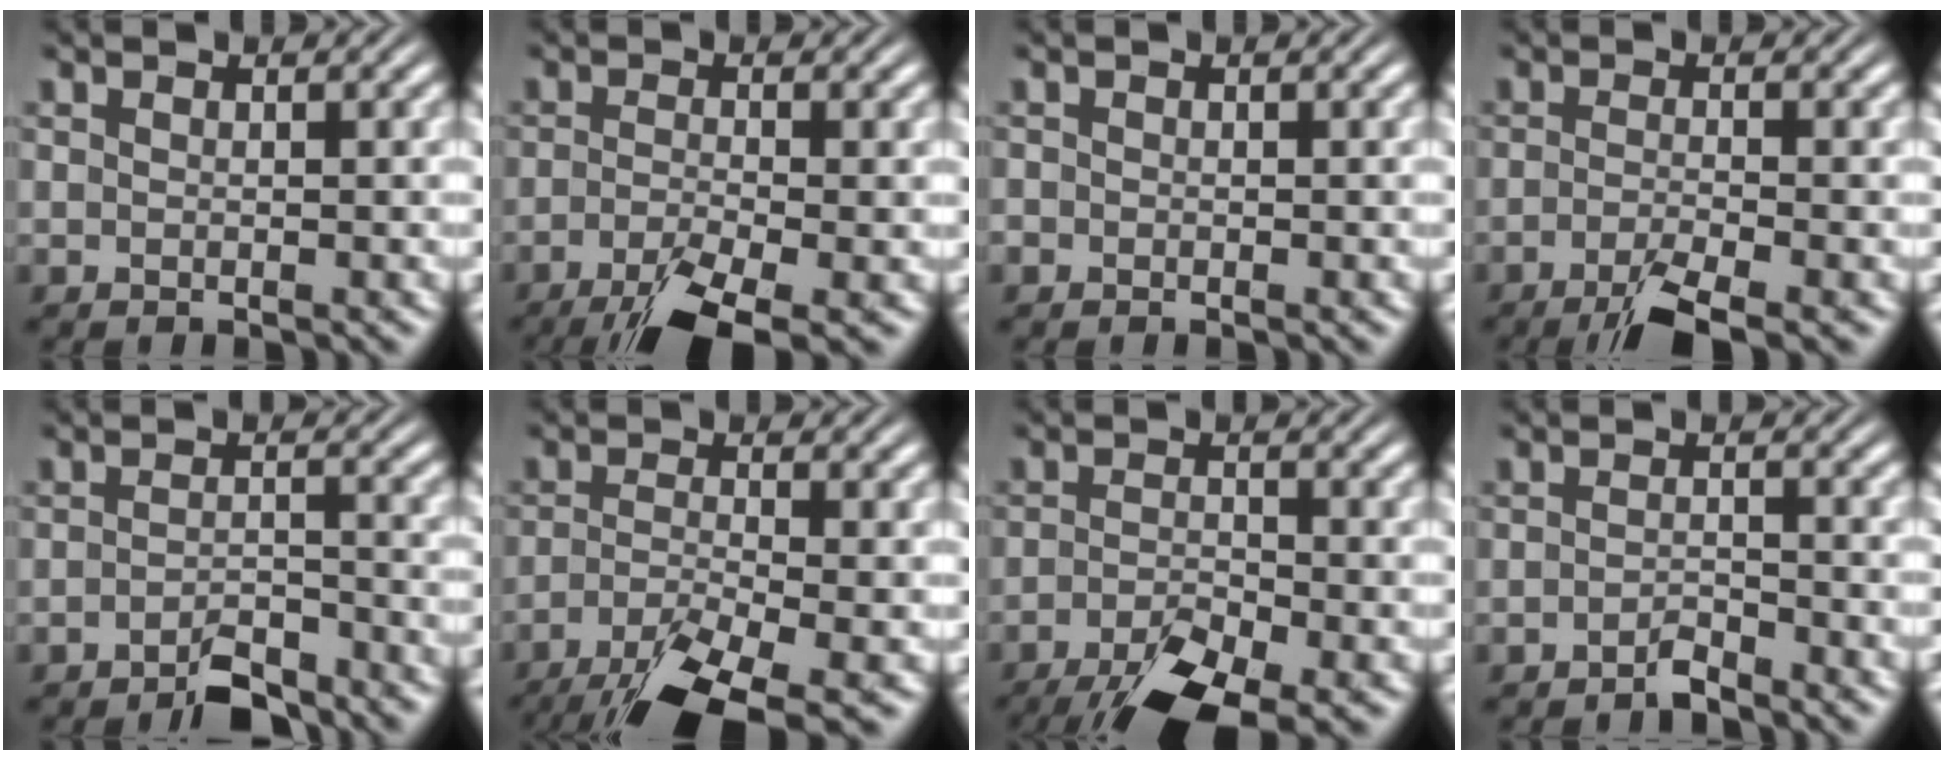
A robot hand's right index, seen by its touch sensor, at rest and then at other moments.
{"total": 5.7, "force": [-4.0, 1.4, 3.9], "torque": [-0.070, -0.026, -0.052]}
{"total": 1.0, "force": [-0.4, 0.9, 0.1], "torque": [-0.007, -0.005, -0.008]}
{"total": 4.1, "force": [-3.0, 0.6, 2.6], "torque": [-0.045, -0.017, -0.045]}
{"total": 3.4, "force": [-3.1, 0.7, 1.2], "torque": [-0.008, -0.004, -0.059]}
{"total": 7.7, "force": [-5.1, 2.4, 5.3], "torque": [-0.093, -0.030, -0.064]}
{"total": 7.0, "force": [-4.8, 2.5, 4.4], "torque": [-0.067, -0.027, -0.065]}
{"total": 1.6, "force": [-1.5, 0.2, 0.3], "torque": [-0.005, -0.001, -0.031]}